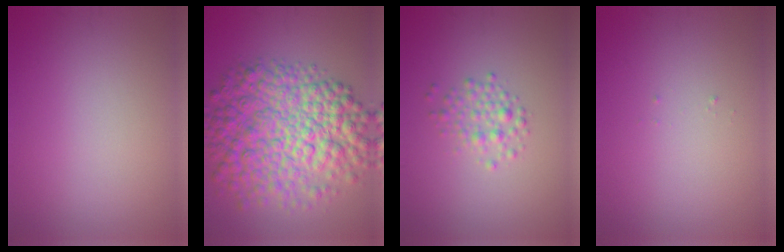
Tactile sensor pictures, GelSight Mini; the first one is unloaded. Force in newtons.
{"total": 10.9, "press": 10.9, "slide": 0.1}
{"total": 2.0, "press": 2.0, "slide": 0.0}
{"total": 0.0}